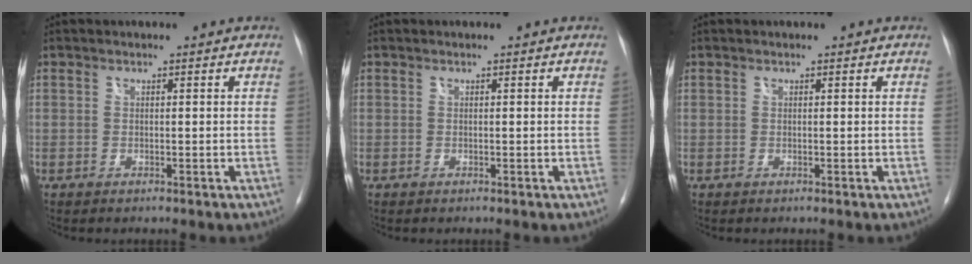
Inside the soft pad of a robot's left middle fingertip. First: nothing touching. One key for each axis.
{"total": 0.0}
{"total": 0.0}